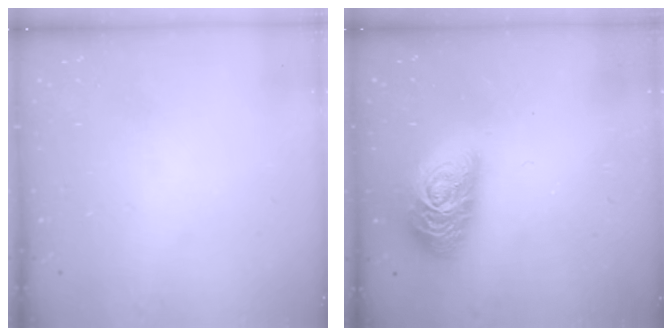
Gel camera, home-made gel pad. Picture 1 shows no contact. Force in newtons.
{"total": 17.0, "press": 17.0, "slide": 0.9}